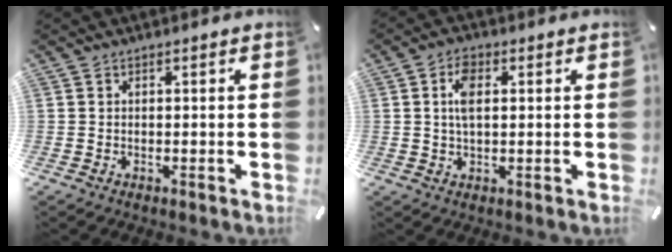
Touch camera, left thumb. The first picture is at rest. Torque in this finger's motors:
{"motor_torque": [0.12, -0.07, 0.14, 0.33, 0.06]}